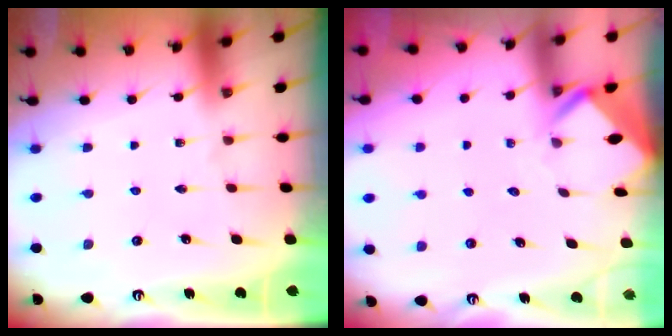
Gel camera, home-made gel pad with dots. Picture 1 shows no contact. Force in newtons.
{"total": 2.7, "press": 2.6, "slide": 0.3}